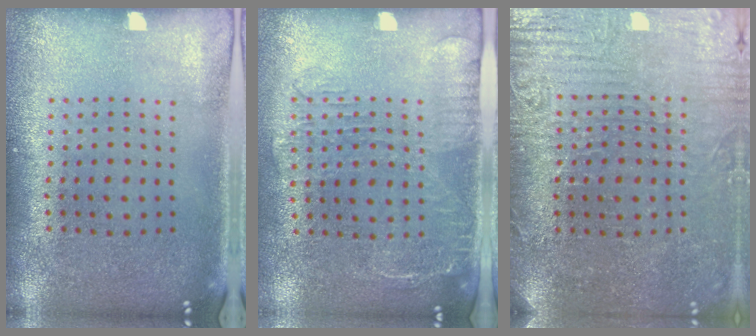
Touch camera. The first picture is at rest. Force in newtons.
{"total": 1.7, "press": 1.3, "slide": 1.0}
{"total": 4.0, "press": 3.7, "slide": 1.4}